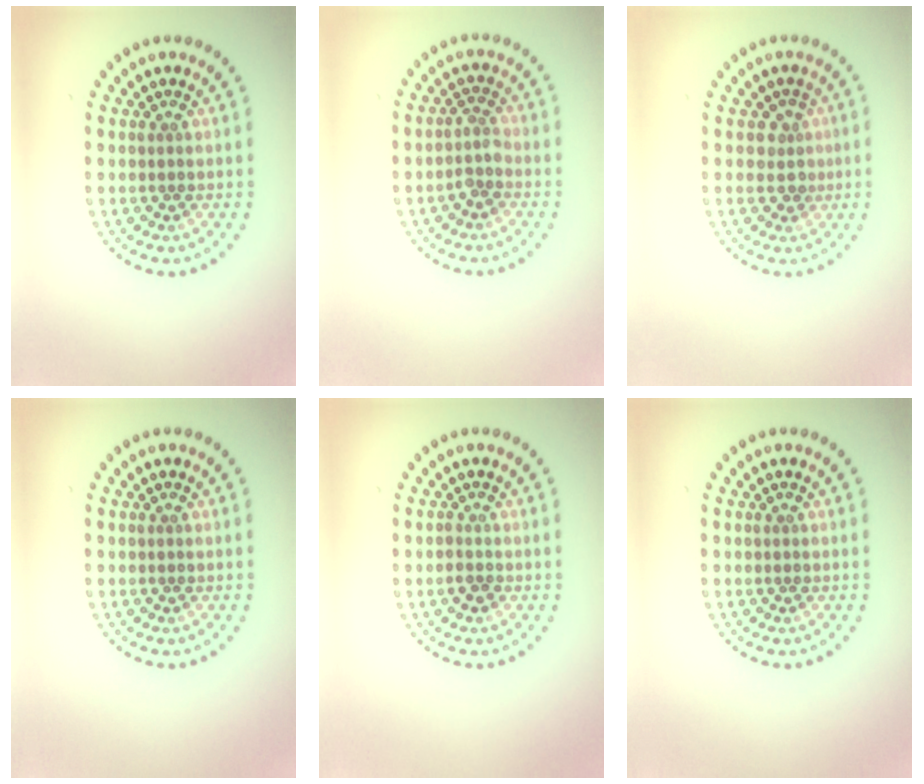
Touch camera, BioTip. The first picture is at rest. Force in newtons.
{"total": 1.8, "press": 1.3, "slide": 1.2}
{"total": 1.6, "press": 1.3, "slide": 1.0}
{"total": 0.0}
{"total": 1.1, "press": 1.0, "slide": 0.5}
{"total": 0.0}